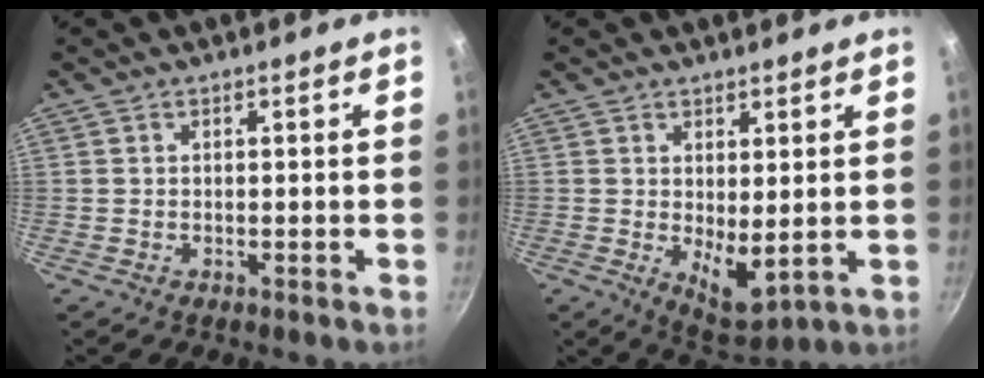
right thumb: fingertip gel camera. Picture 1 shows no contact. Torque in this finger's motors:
{"motor_torque": [0.28, 1.66, 0.89, 0.42, 0.24]}